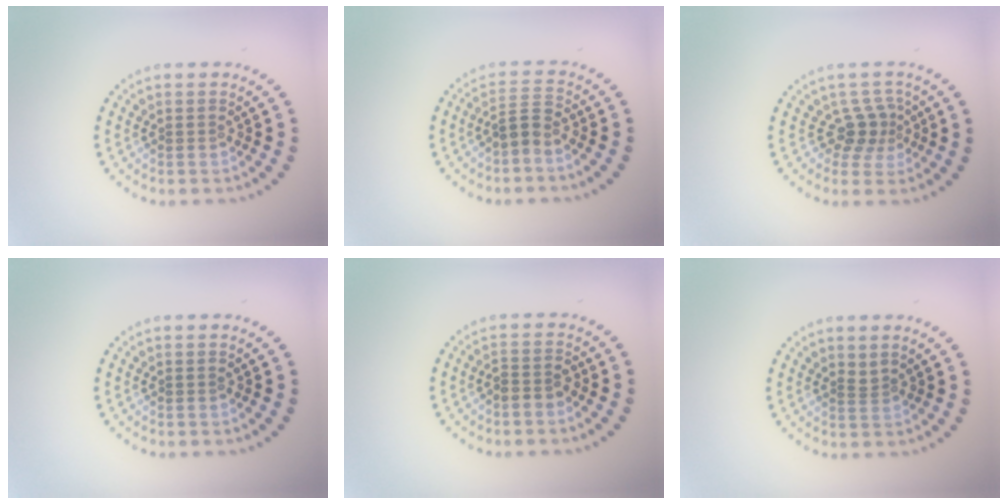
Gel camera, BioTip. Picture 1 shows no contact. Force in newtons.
{"total": 2.2, "press": 1.6, "slide": 1.5}
{"total": 2.5, "press": 1.8, "slide": 1.8}
{"total": 0.0}
{"total": 1.6, "press": 1.4, "slide": 0.7}
{"total": 0.5, "press": 0.3, "slide": 0.4}